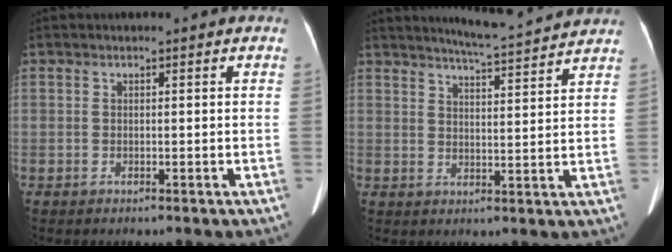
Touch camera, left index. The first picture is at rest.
{"total": 9.8, "force": [9.3, -0.2, 3.2], "torque": [-0.061, 0.009, 0.124]}